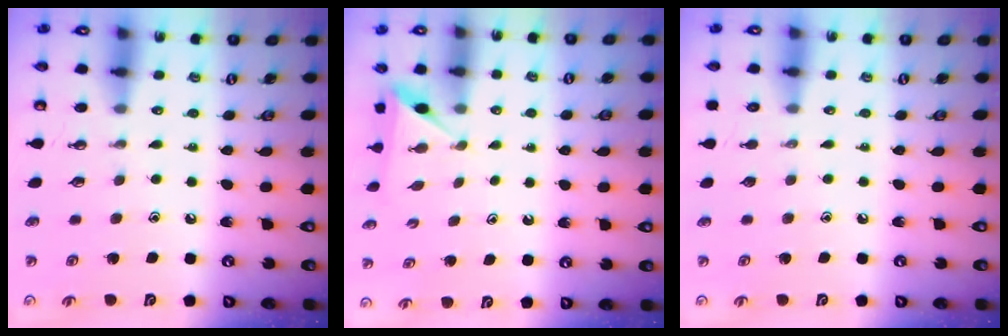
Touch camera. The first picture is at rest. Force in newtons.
{"total": 2.5, "press": 2.5, "slide": 0.2}
{"total": 0.0}